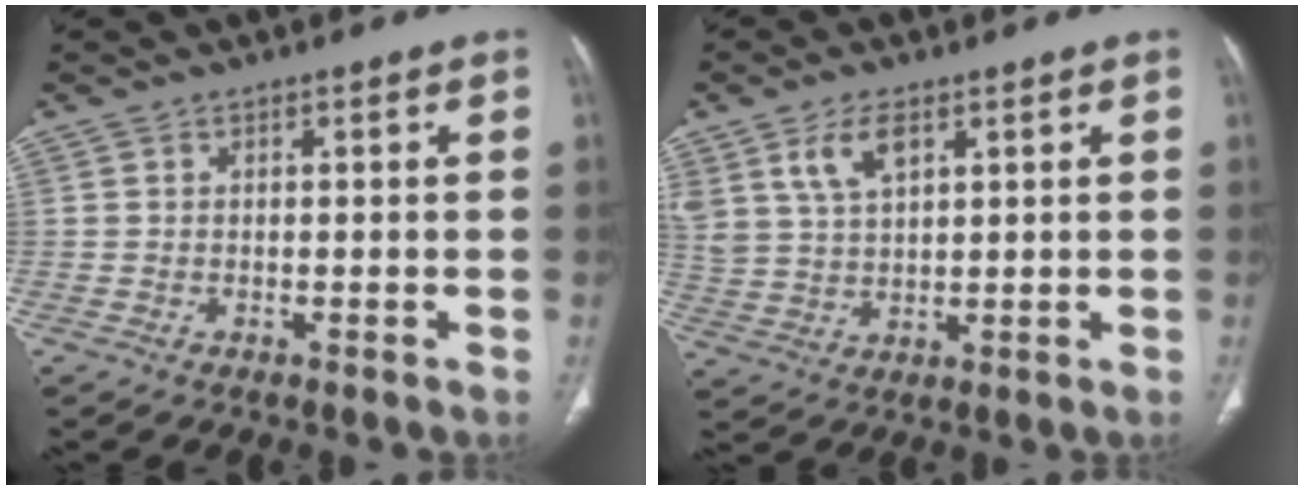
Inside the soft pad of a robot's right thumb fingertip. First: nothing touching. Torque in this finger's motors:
{"motor_torque": [0.11, 0.12, 0.57, 0.50, 0.06]}